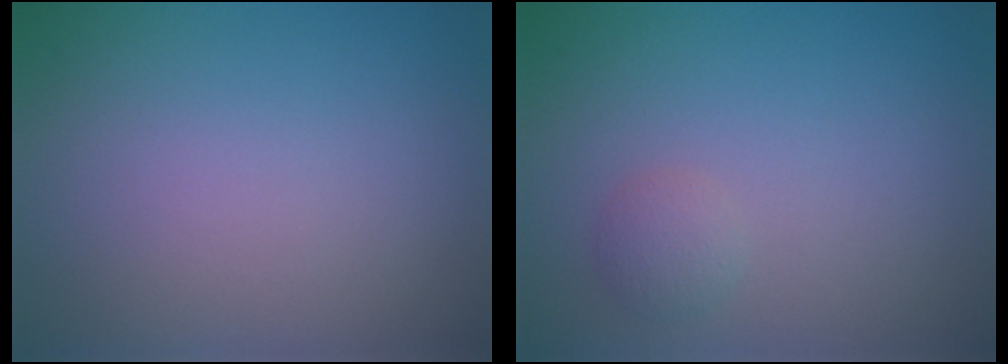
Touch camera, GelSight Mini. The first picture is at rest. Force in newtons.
{"total": 1.3, "press": 1.3, "slide": 0.0}